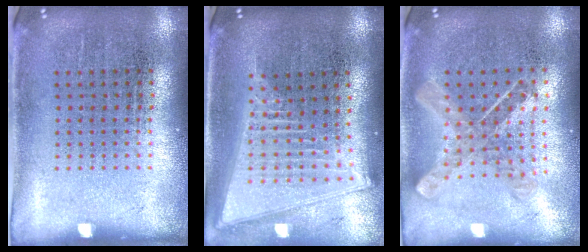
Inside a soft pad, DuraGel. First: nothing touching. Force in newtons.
{"total": 2.1, "press": 1.8, "slide": 1.1}
{"total": 0.9, "press": 0.9, "slide": 0.1}